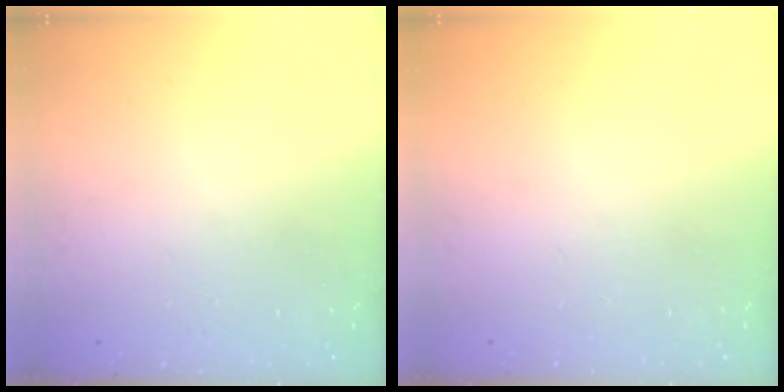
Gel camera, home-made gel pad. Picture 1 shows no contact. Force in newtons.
{"total": 0.0}